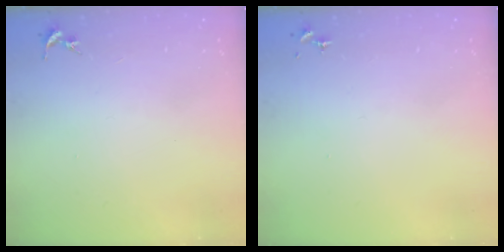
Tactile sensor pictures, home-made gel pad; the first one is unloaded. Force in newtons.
{"total": 0.0}